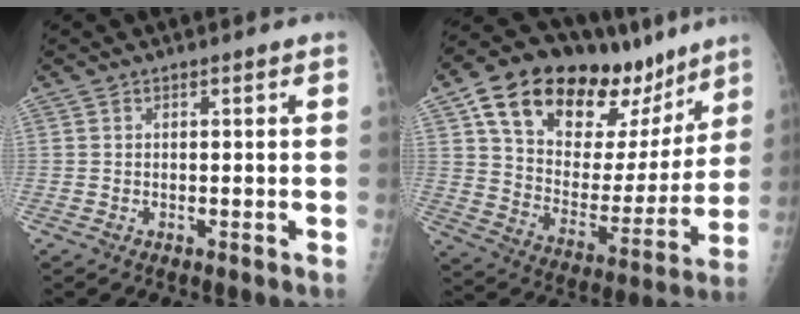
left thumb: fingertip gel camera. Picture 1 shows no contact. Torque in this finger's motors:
{"motor_torque": [0.45, 0.63, 1.25, -1.52, 0.30]}